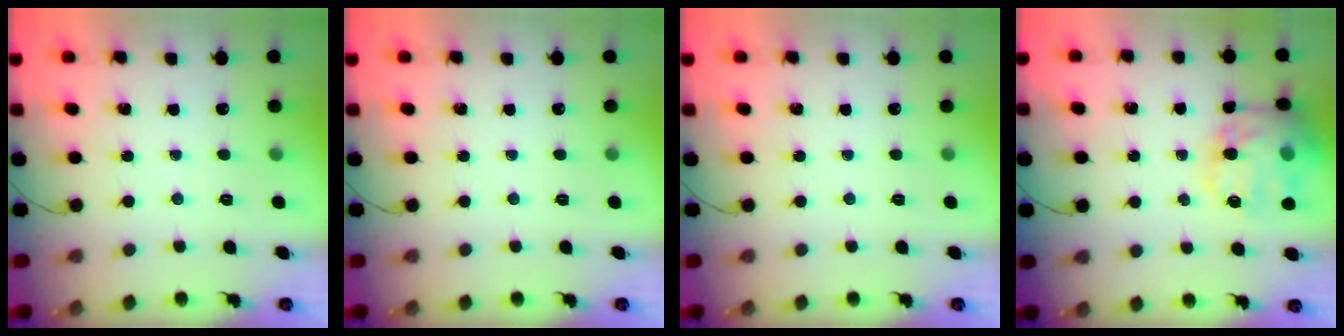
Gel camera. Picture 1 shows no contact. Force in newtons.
{"total": 0.0}
{"total": 0.0}
{"total": 18.4, "press": 18.3, "slide": 2.3}